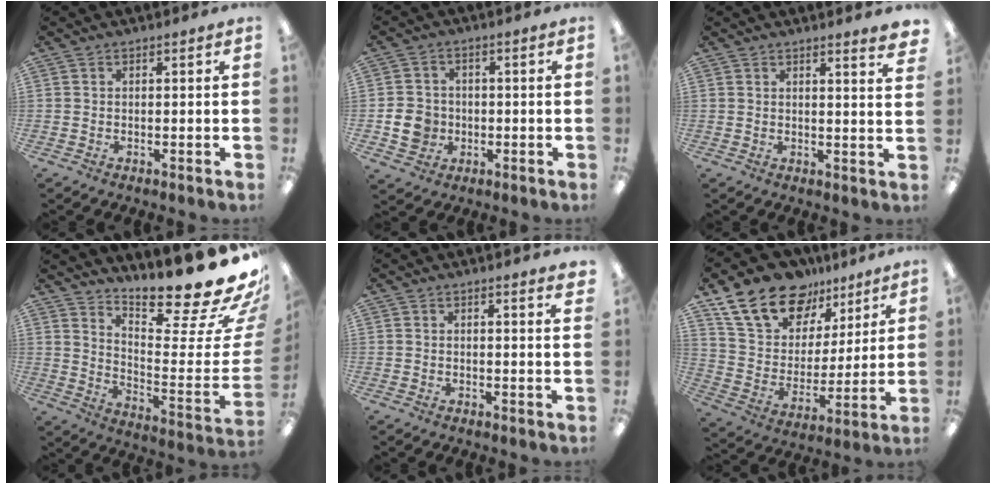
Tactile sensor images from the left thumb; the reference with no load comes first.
{"total": 6.8, "force": [-1.5, 6.1, 2.6], "torque": [-0.052, 0.013, -0.022]}
{"total": 3.1, "force": [2.6, -0.3, 1.6], "torque": [-0.021, -0.019, 0.043]}
{"total": 18.9, "force": [16.4, 1.8, 9.3], "torque": [-0.102, -0.156, 0.253]}
{"total": 1.6, "force": [1.3, -0.1, 0.8], "torque": [-0.010, -0.004, 0.022]}
{"total": 19.1, "force": [13.1, 11.6, 7.7], "torque": [-0.140, -0.073, 0.242]}